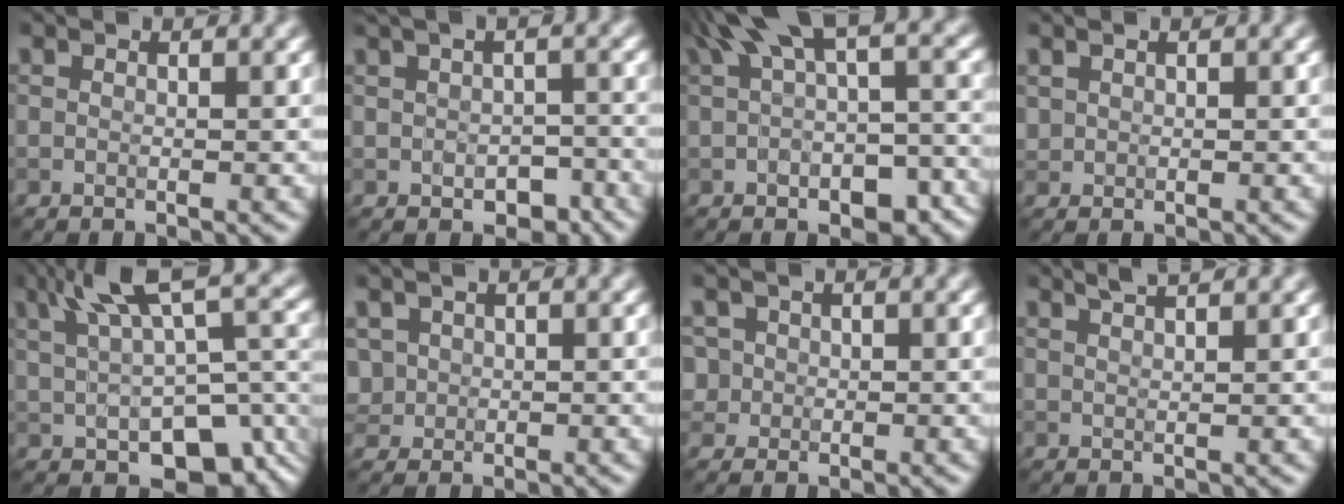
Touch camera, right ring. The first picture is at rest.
{"total": 4.2, "force": [-0.6, 2.8, 3.2], "torque": [-0.032, -0.002, 0.006]}
{"total": 9.5, "force": [0.4, 5.0, 8.1], "torque": [-0.122, -0.007, 0.015]}
{"total": 0.7, "force": [0.4, 0.6, 0.0], "torque": [0.002, -0.002, 0.011]}
{"total": 11.2, "force": [1.6, 5.8, 9.4], "torque": [-0.162, -0.019, 0.054]}
{"total": 1.9, "force": [0.4, 1.8, 0.6], "torque": [-0.011, -0.001, 0.012]}
{"total": 2.9, "force": [0.6, 2.7, 0.8], "torque": [-0.009, 0.013, 0.010]}
{"total": 2.6, "force": [2.0, 0.7, 1.5], "torque": [-0.002, 0.013, 0.010]}